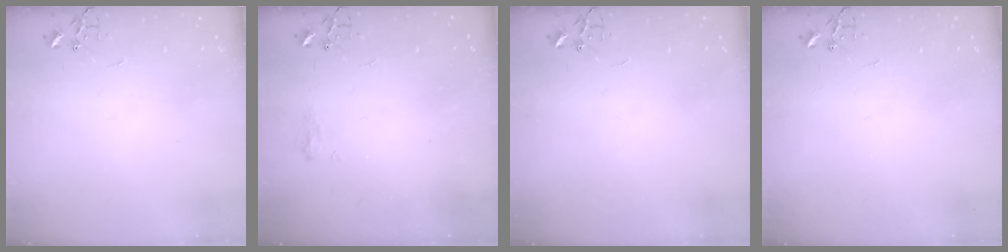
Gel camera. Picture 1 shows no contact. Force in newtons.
{"total": 7.5, "press": 7.4, "slide": 0.8}
{"total": 0.0}
{"total": 0.0}